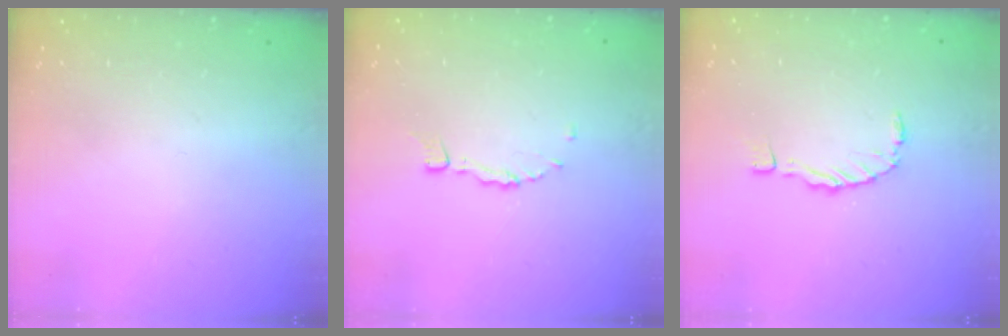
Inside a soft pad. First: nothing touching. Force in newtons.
{"total": 3.3, "press": 3.2, "slide": 0.3}
{"total": 0.0}